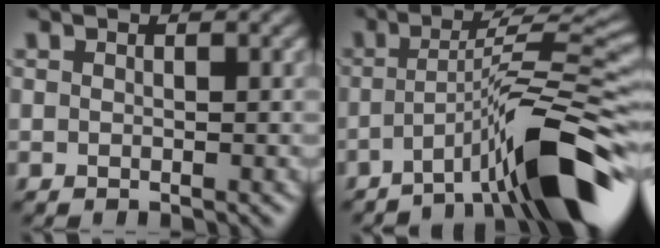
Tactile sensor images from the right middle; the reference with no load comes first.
{"total": 11.1, "force": [-5.1, 1.9, 9.7], "torque": [-0.131, 0.019, -0.089]}